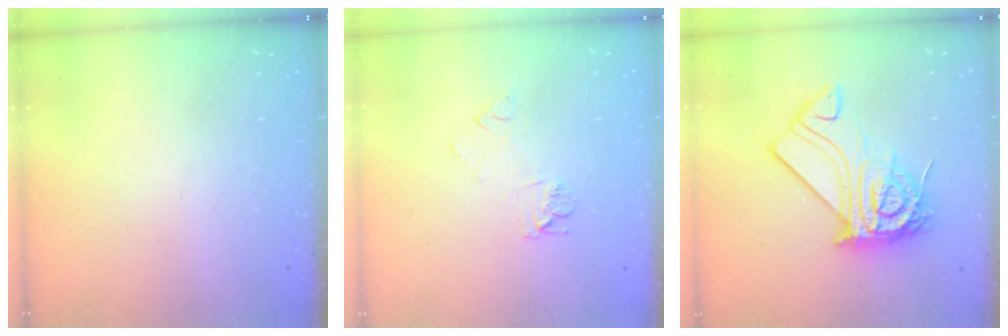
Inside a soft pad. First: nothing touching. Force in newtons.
{"total": 5.6, "press": 5.6, "slide": 0.5}
{"total": 21.6, "press": 21.6, "slide": 2.0}